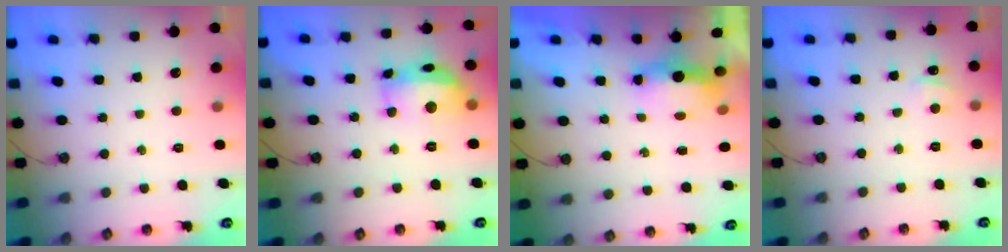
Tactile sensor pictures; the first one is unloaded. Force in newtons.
{"total": 15.6, "press": 15.4, "slide": 1.9}
{"total": 5.9, "press": 5.2, "slide": 2.7}
{"total": 1.6, "press": 1.5, "slide": 0.2}